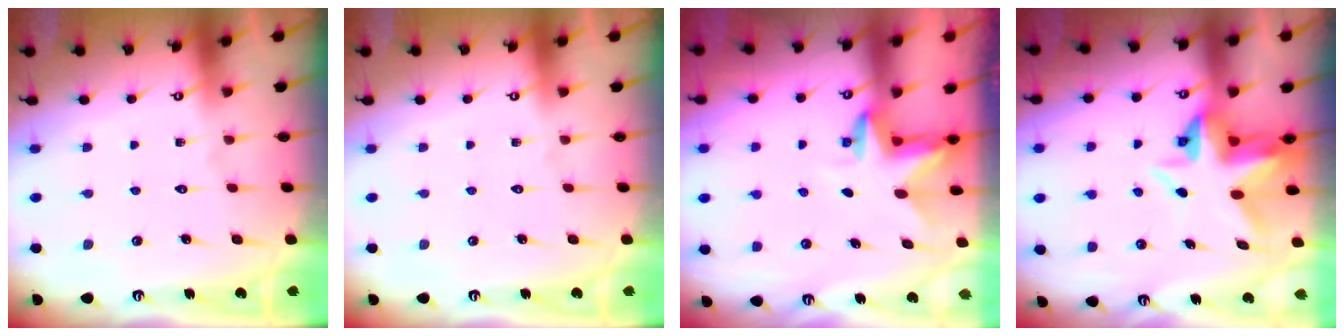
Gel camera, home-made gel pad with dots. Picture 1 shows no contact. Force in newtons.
{"total": 0.0}
{"total": 3.2, "press": 3.2, "slide": 0.2}
{"total": 6.4, "press": 6.4, "slide": 0.6}